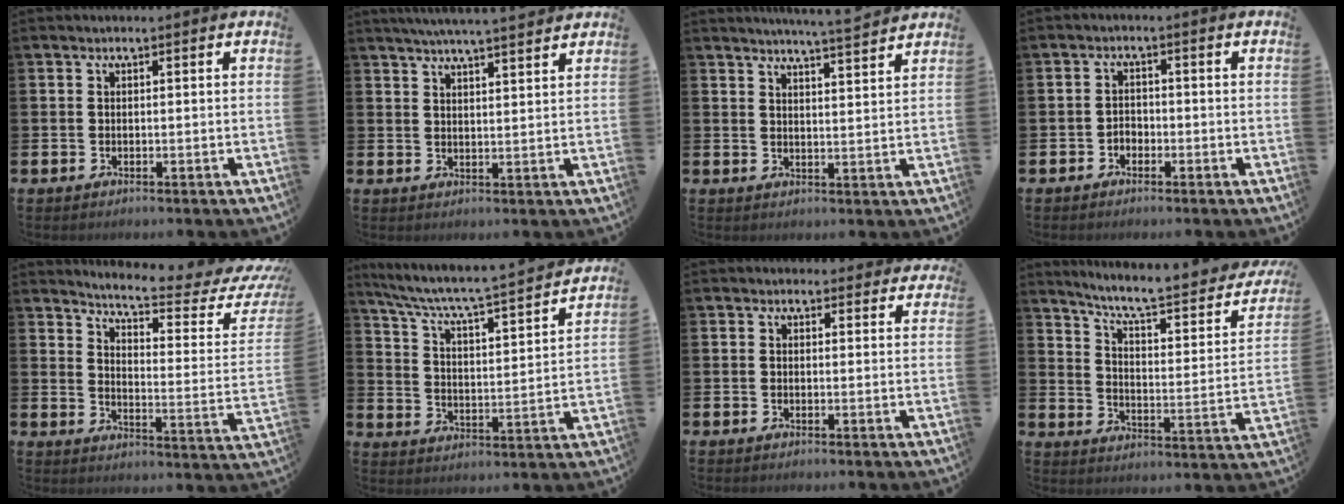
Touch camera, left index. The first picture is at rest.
{"total": 5.0, "force": [4.8, -0.4, 1.3], "torque": [-0.036, -0.017, 0.087]}
{"total": 4.9, "force": [4.8, -1.0, 0.7], "torque": [-0.016, -0.032, 0.081]}
{"total": 1.6, "force": [-1.0, 1.2, 0.4], "torque": [-0.008, 0.002, -0.023]}
{"total": 5.8, "force": [5.1, 0.2, 2.7], "torque": [-0.065, -0.049, 0.079]}
{"total": 6.0, "force": [5.5, 0.2, 2.5], "torque": [-0.079, -0.050, 0.085]}
{"total": 1.6, "force": [1.3, 0.9, 0.1], "torque": [0.002, 0.003, 0.021]}
{"total": 7.2, "force": [6.2, 1.2, 3.6], "torque": [-0.087, -0.049, 0.095]}